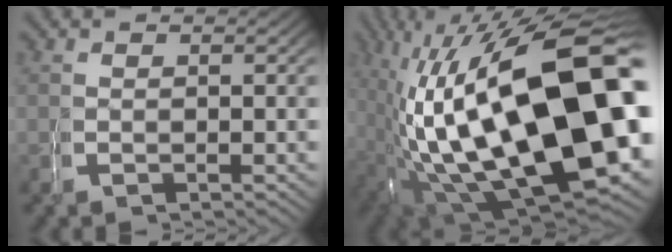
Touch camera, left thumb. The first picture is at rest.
{"total": 29.9, "force": [-5.4, 18.3, 23.0], "torque": [-0.411, -0.111, -0.018]}